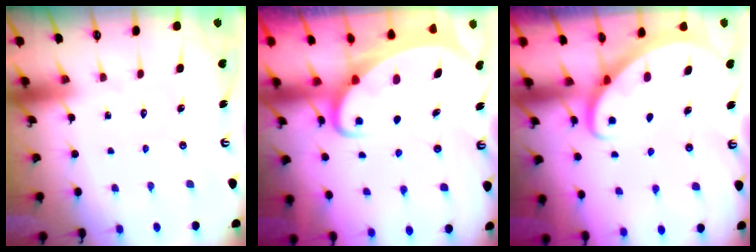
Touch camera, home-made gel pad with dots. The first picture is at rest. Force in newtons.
{"total": 2.6, "press": 2.6, "slide": 0.5}
{"total": 2.9, "press": 2.9, "slide": 0.2}